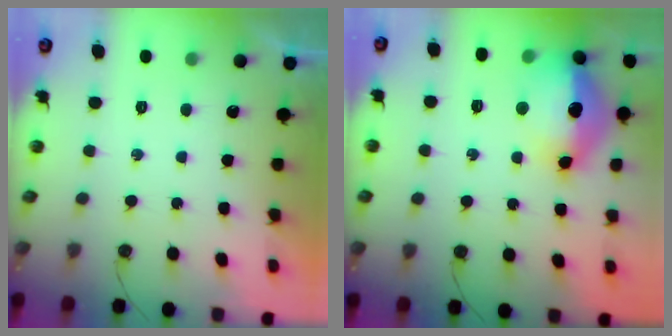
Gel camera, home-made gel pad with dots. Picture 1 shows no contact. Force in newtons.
{"total": 17.5, "press": 17.4, "slide": 1.7}